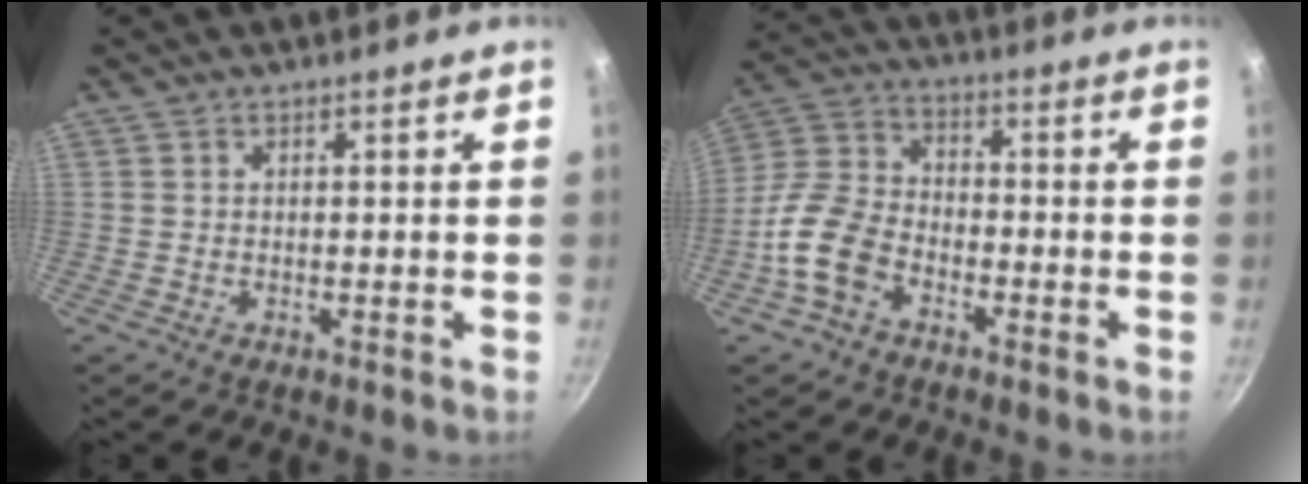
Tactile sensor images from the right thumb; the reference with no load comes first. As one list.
[{"total": 11.1, "force": [-5.2, 7.2, 6.7], "torque": [-0.123, 0.038, -0.118]}]